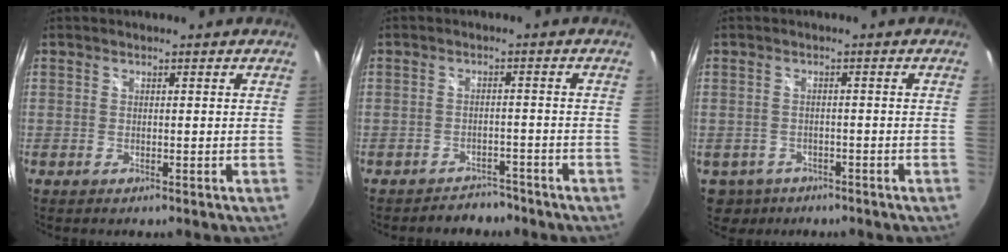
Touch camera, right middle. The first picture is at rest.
{"total": 4.6, "force": [-4.3, 1.6, 0.5], "torque": [-0.012, 0.005, -0.059]}
{"total": 5.0, "force": [-2.8, 3.9, 1.5], "torque": [-0.045, -0.010, -0.037]}